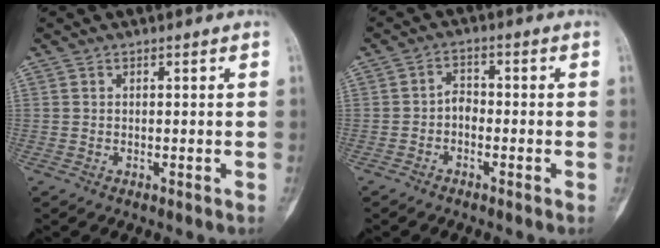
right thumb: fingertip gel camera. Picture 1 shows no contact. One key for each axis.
{"total": 2.6, "fx": -1.1, "fy": 1.7, "fz": 1.6, "tx": -0.017, "ty": 0.016, "tz": -0.030}